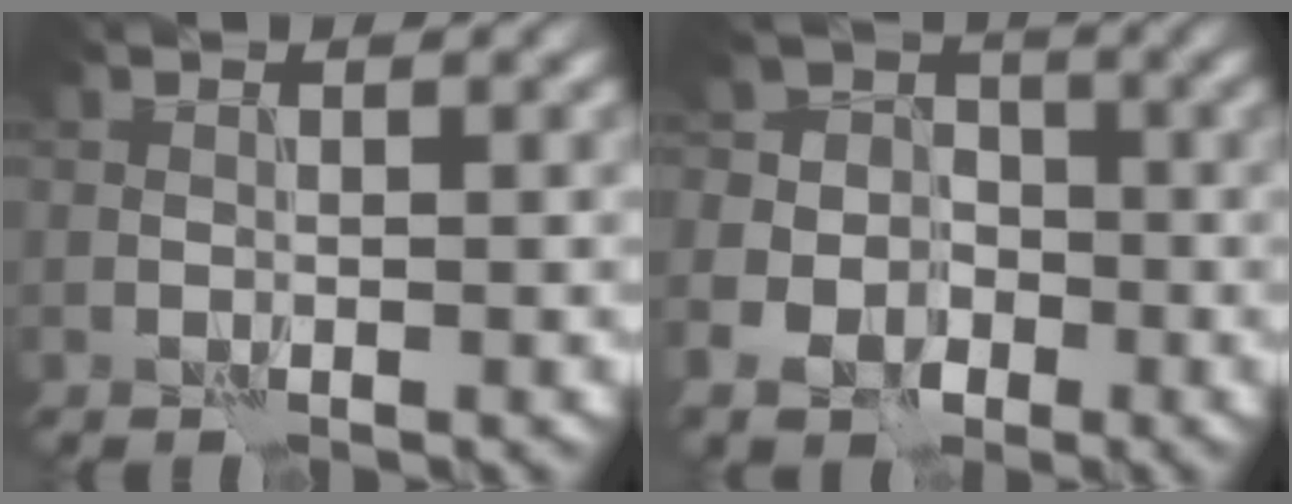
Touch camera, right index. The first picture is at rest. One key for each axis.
{"total": 10.0, "fx": -5.2, "fy": 8.1, "fz": 2.7, "tx": -0.044, "ty": -0.030, "tz": -0.104}